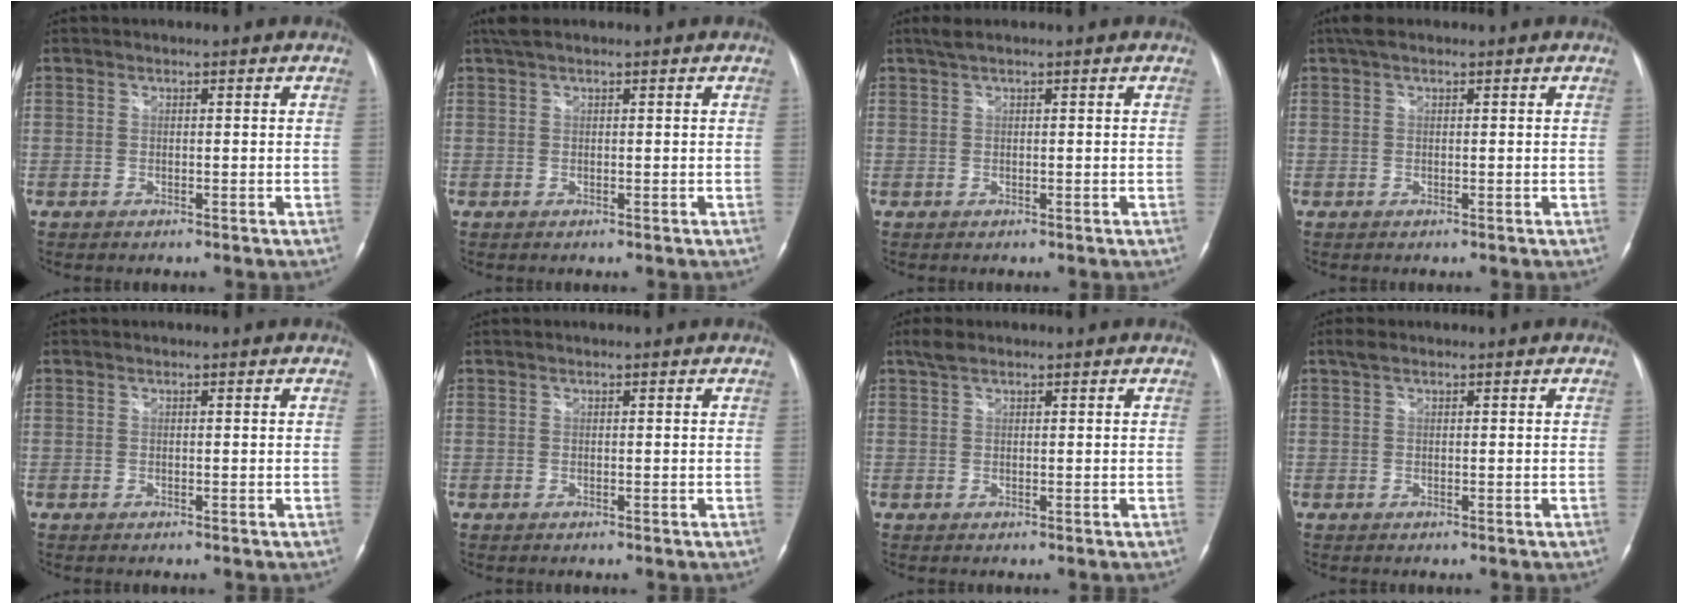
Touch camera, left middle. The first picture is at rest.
{"total": 2.4, "force": [1.8, 0.4, 1.5], "torque": [-0.034, 0.024, 0.037]}
{"total": 1.6, "force": [1.1, 0.0, 1.1], "torque": [-0.031, 0.018, 0.024]}
{"total": 2.5, "force": [1.8, 0.8, 1.6], "torque": [-0.037, 0.027, 0.034]}
{"total": 0.0}
{"total": 0.0}
{"total": 1.9, "force": [1.5, 0.7, 1.0], "torque": [-0.025, 0.013, 0.029]}
{"total": 1.3, "force": [0.9, 0.5, 0.7], "torque": [-0.019, 0.017, 0.017]}